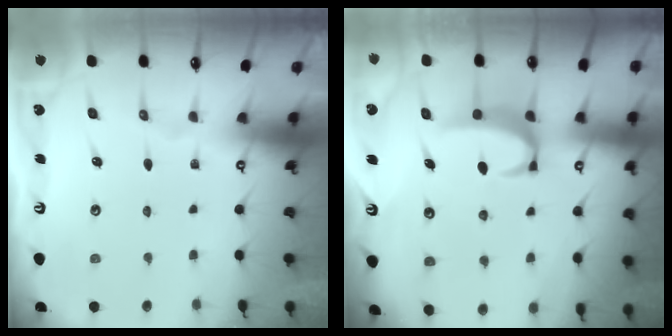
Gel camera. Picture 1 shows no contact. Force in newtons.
{"total": 4.0, "press": 4.0, "slide": 0.7}